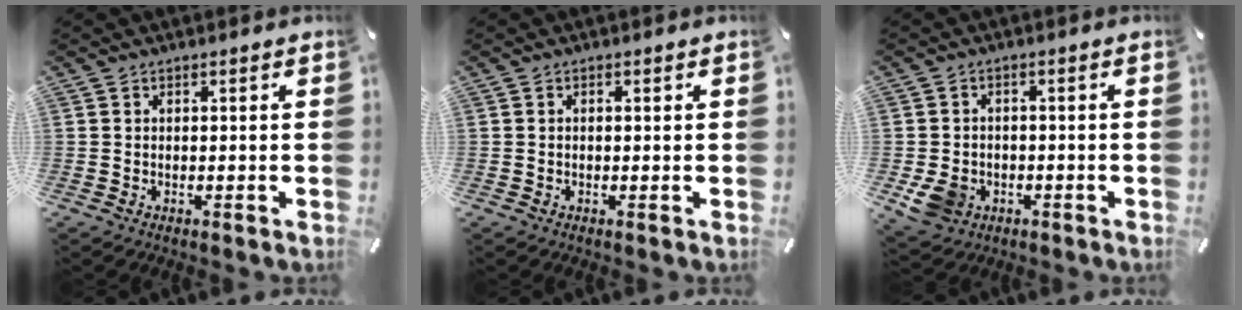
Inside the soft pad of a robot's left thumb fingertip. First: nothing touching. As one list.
[{"total": 0.5, "force": [-0.1, 0.3, 0.5], "torque": [-0.009, 0.002, -0.002]}, {"total": 6.5, "force": [-2.1, 5.4, 2.8], "torque": [-0.064, 0.008, -0.039]}]